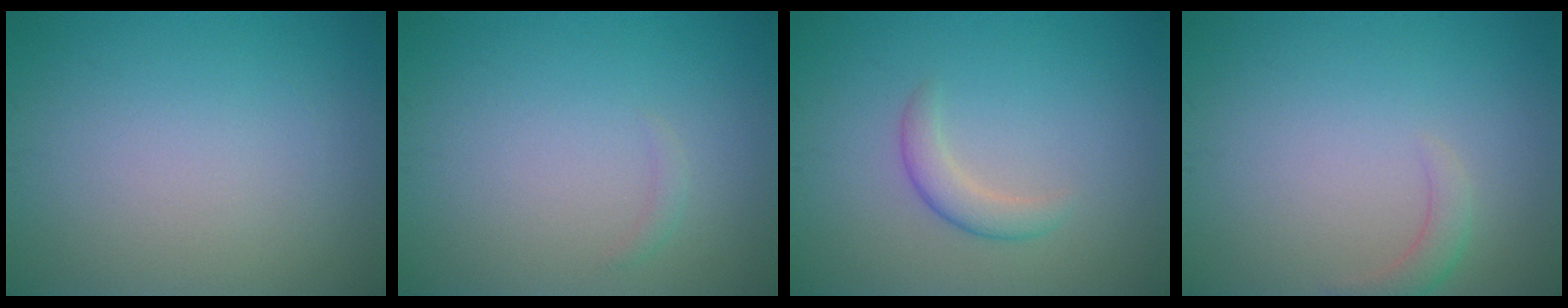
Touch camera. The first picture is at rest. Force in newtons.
{"total": 0.7, "press": 0.7, "slide": 0.0}
{"total": 2.1, "press": 2.1, "slide": 0.1}
{"total": 1.6, "press": 1.6, "slide": 0.3}